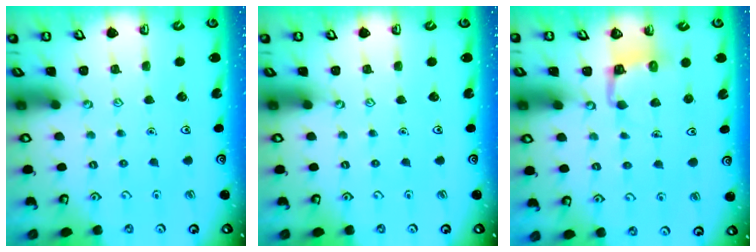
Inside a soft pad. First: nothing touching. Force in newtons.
{"total": 0.0}
{"total": 2.8, "press": 2.8, "slide": 0.2}